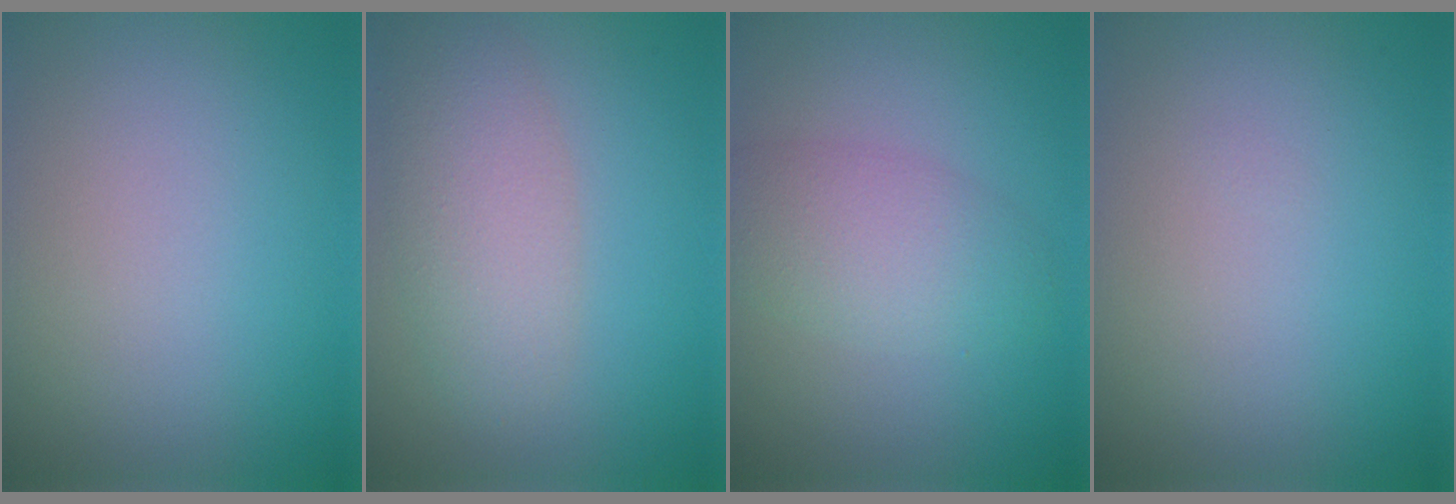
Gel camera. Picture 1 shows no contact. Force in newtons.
{"total": 4.6, "press": 4.6, "slide": 0.2}
{"total": 4.0, "press": 4.0, "slide": 0.2}
{"total": 0.0}